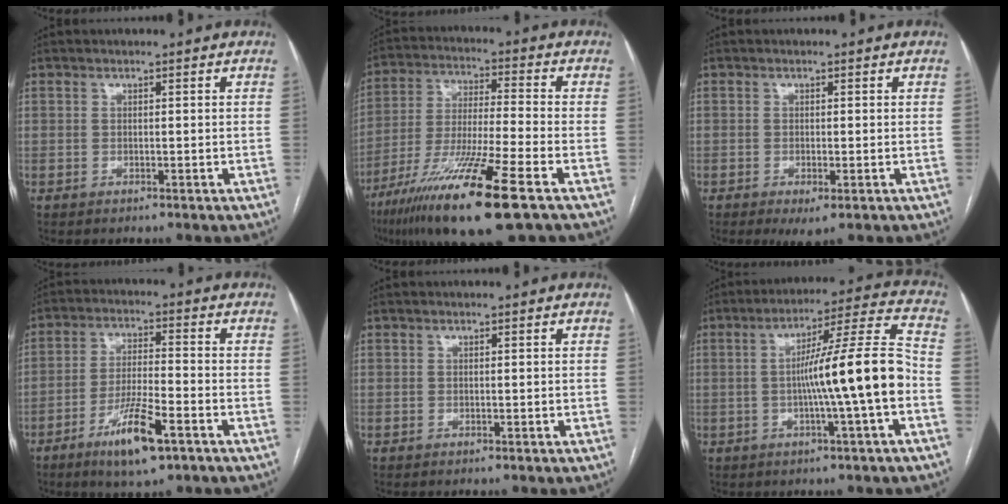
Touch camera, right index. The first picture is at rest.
{"total": 18.1, "force": [-10.2, 0.4, 14.9], "torque": [-0.287, -0.049, -0.184]}
{"total": 2.6, "force": [-1.1, 0.7, 2.2], "torque": [-0.031, -0.005, -0.011]}
{"total": 9.8, "force": [-5.5, 1.5, 8.0], "torque": [-0.152, -0.013, -0.093]}
{"total": 0.0}
{"total": 13.5, "force": [-2.4, -0.9, 13.2], "torque": [-0.209, 0.015, -0.042]}